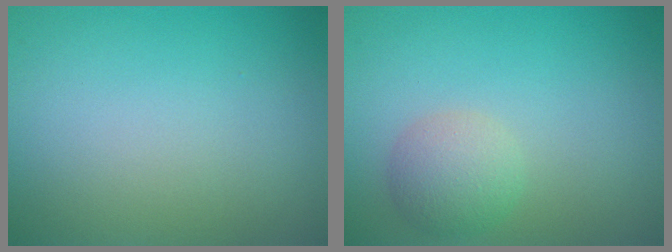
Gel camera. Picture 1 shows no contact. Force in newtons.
{"total": 2.7, "press": 2.7, "slide": 0.1}